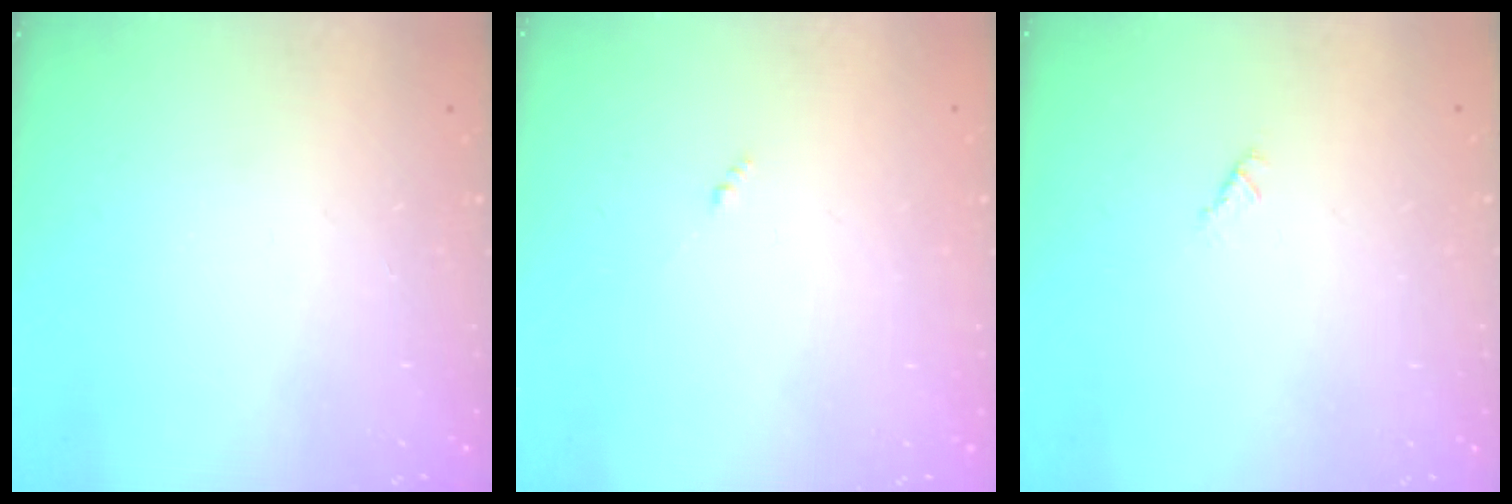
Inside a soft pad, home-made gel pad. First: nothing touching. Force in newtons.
{"total": 0.0}
{"total": 0.6, "press": 0.6, "slide": 0.2}